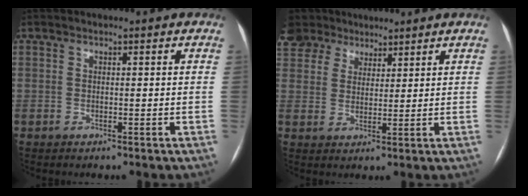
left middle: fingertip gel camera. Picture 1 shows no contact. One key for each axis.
{"total": 8.7, "fx": 6.6, "fy": 5.5, "fz": 1.9, "tx": -0.044, "ty": 0.029, "tz": 0.126}